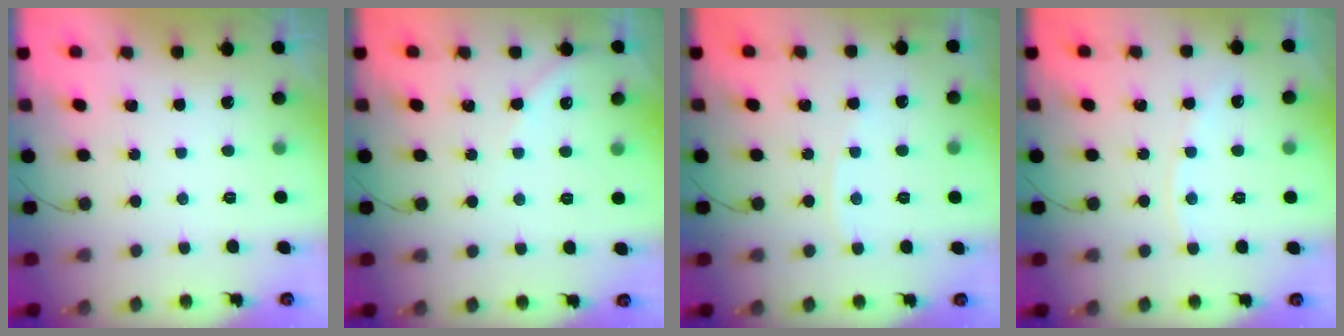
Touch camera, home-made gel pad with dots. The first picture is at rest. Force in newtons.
{"total": 3.1, "press": 3.1, "slide": 0.5}
{"total": 2.6, "press": 2.6, "slide": 0.3}
{"total": 5.9, "press": 5.9, "slide": 0.9}